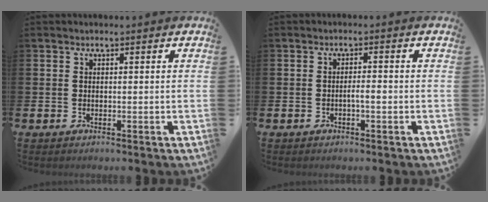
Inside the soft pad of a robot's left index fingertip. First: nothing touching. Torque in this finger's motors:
{"motor_torque": [0.27, 0.23, 0.00, 0.02]}